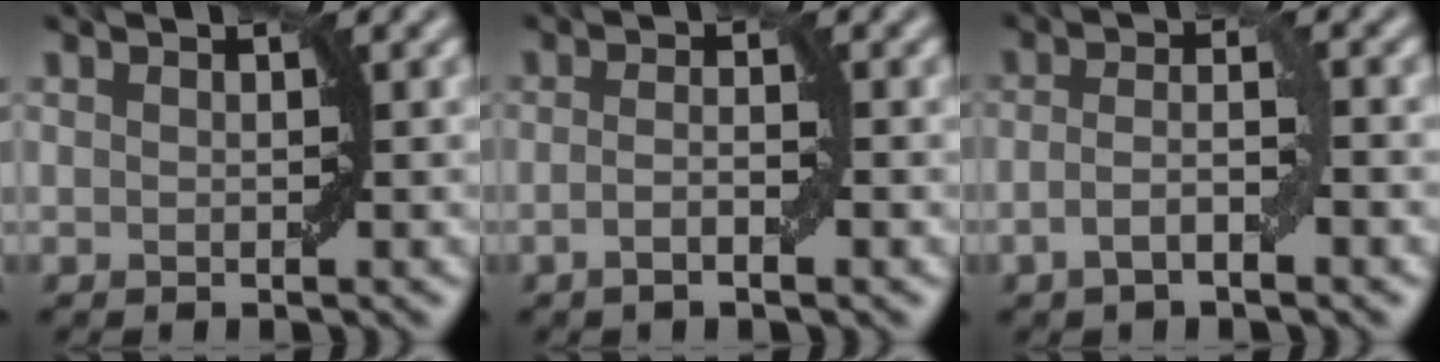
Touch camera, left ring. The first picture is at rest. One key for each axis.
{"total": 2.0, "fx": -0.7, "fy": 0.3, "fz": 1.8, "tx": -0.033, "ty": 0.000, "tz": -0.015}
{"total": 3.2, "fx": -1.2, "fy": 0.7, "fz": 2.9, "tx": -0.054, "ty": 0.006, "tz": -0.028}